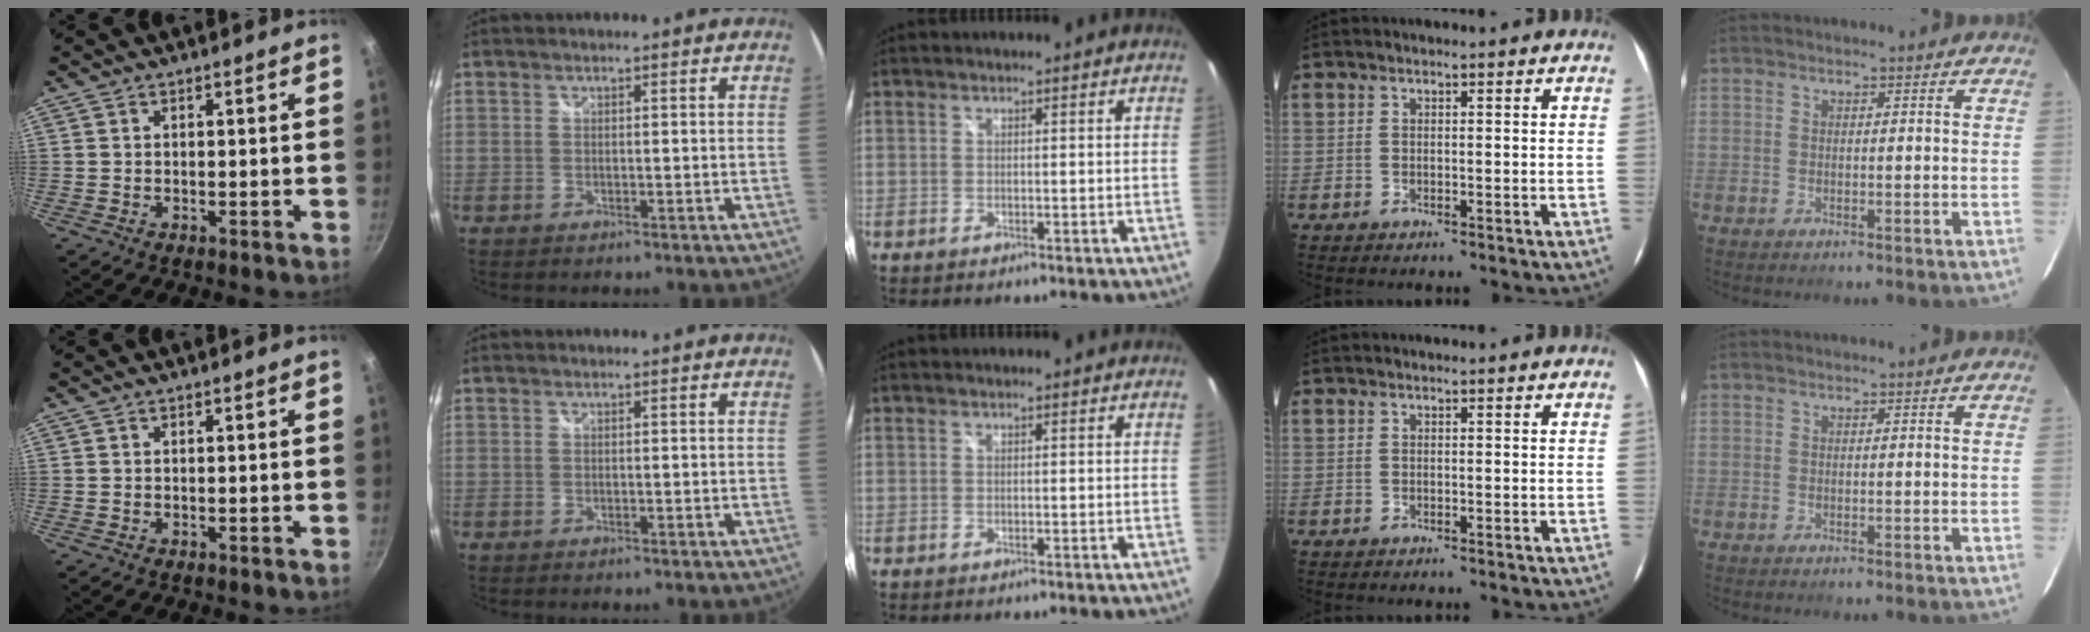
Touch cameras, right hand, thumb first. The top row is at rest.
{}